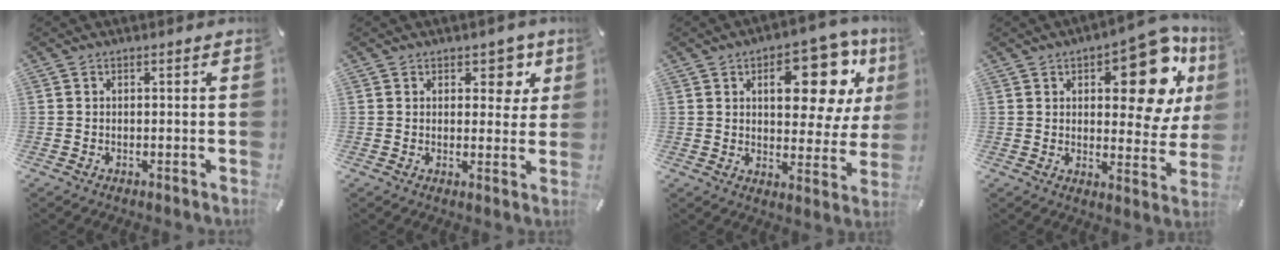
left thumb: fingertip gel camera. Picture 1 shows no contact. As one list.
[{"total": 5.9, "force": [3.0, 3.9, 3.3], "torque": [-0.020, -0.011, 0.042]}, {"total": 19.4, "force": [8.1, 10.2, 14.3], "torque": [-0.175, -0.044, 0.130]}, {"total": 20.0, "force": [8.7, 9.6, 15.3], "torque": [-0.176, -0.057, 0.135]}]